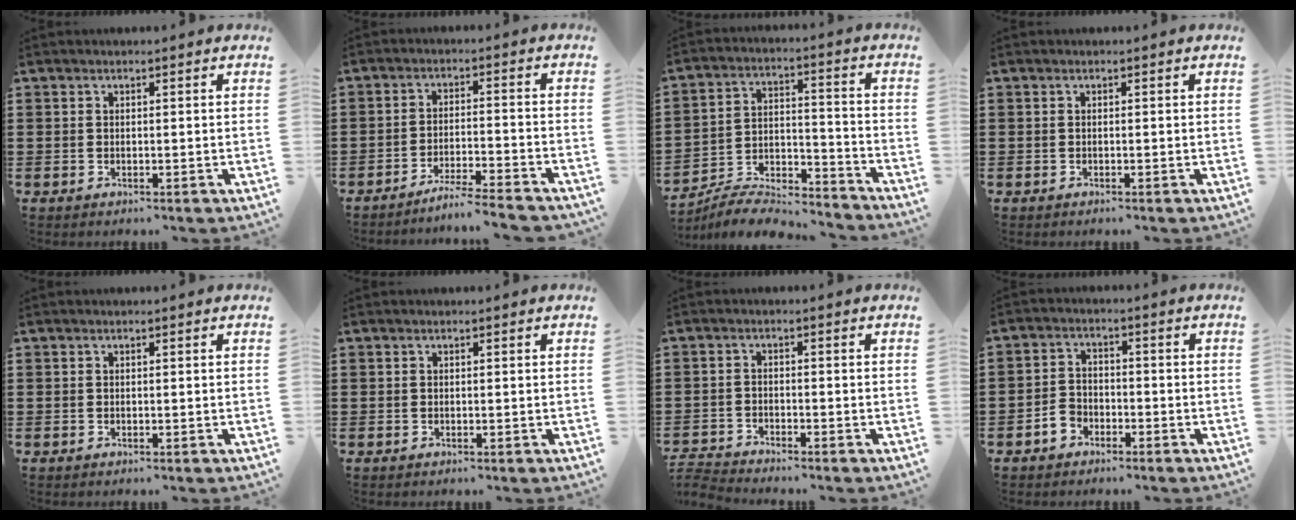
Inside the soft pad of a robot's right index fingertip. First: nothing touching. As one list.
[{"total": 4.6, "force": [-4.3, -0.6, 1.5], "torque": [-0.033, -0.011, -0.088]}, {"total": 6.9, "force": [-6.8, 0.9, 1.0], "torque": [-0.023, 0.008, -0.136]}, {"total": 0.0}, {"total": 0.0}, {"total": 0.0}, {"total": 2.8, "force": [-2.8, -0.1, 0.0], "torque": [-0.011, -0.005, -0.061]}, {"total": 3.1, "force": [-2.0, 2.2, 1.0], "torque": [-0.031, 0.004, -0.044]}]